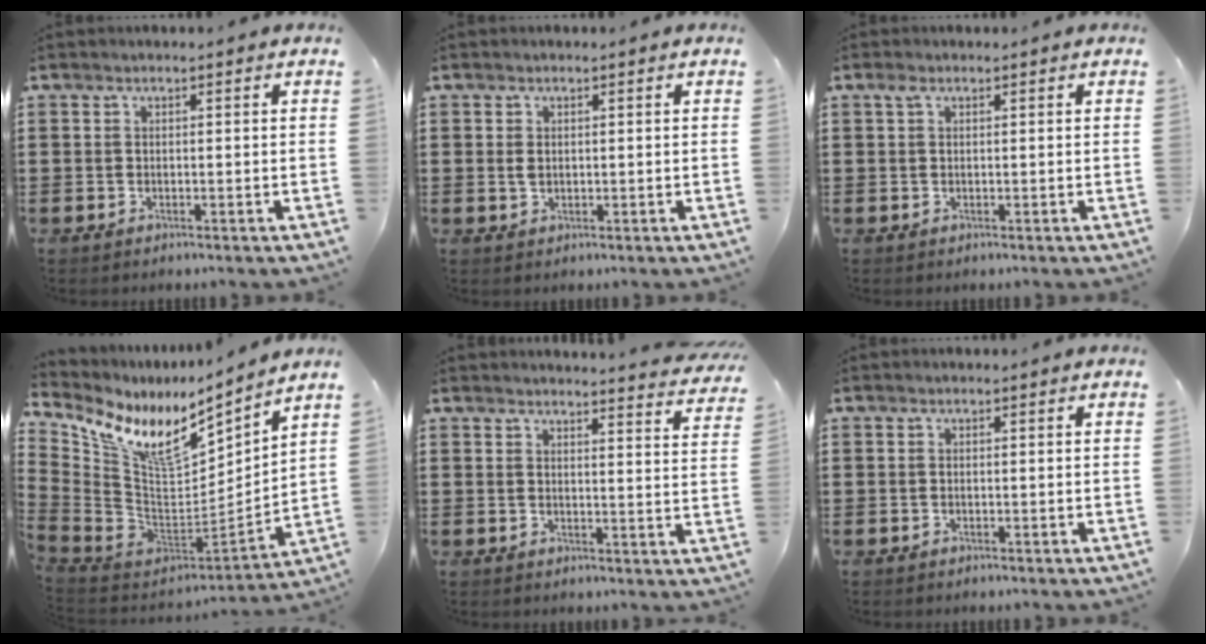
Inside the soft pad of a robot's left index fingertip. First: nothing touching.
{"total": 1.2, "force": [0.2, 1.0, 0.7], "torque": [-0.018, 0.008, 0.003]}
{"total": 1.0, "force": [0.3, 0.6, 0.7], "torque": [-0.017, 0.006, 0.005]}
{"total": 10.7, "force": [6.8, 4.8, 6.8], "torque": [-0.147, -0.049, 0.117]}
{"total": 3.0, "force": [3.0, -0.3, 0.3], "torque": [-0.012, -0.021, 0.050]}
{"total": 0.0}